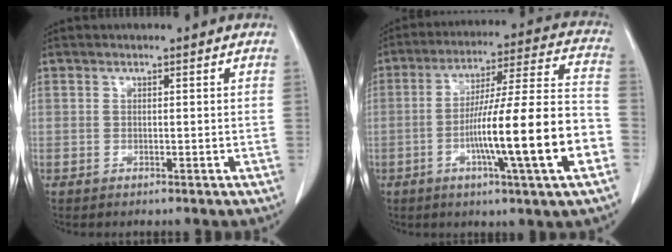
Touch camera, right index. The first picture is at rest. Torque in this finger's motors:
{"motor_torque": [2.14, 0.00, 1.05, 0.19]}